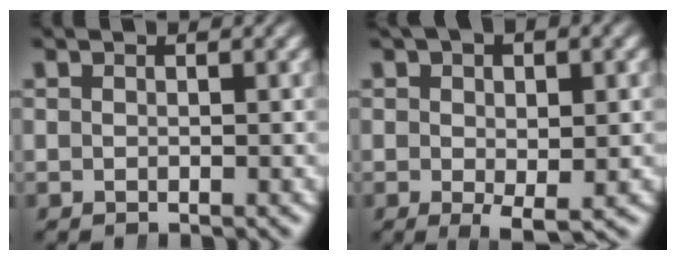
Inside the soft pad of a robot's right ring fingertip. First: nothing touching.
{"total": 3.1, "force": [-0.3, 1.1, 2.9], "torque": [-0.048, -0.011, 0.002]}